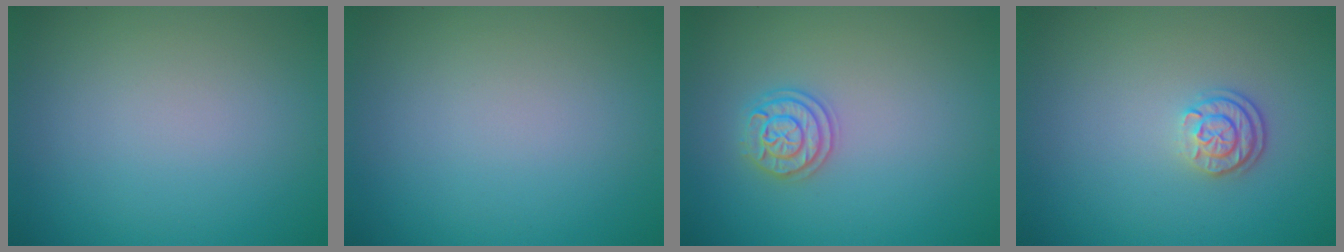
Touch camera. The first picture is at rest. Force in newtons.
{"total": 0.0}
{"total": 2.1, "press": 2.1, "slide": 0.3}
{"total": 2.3, "press": 1.7, "slide": 1.4}